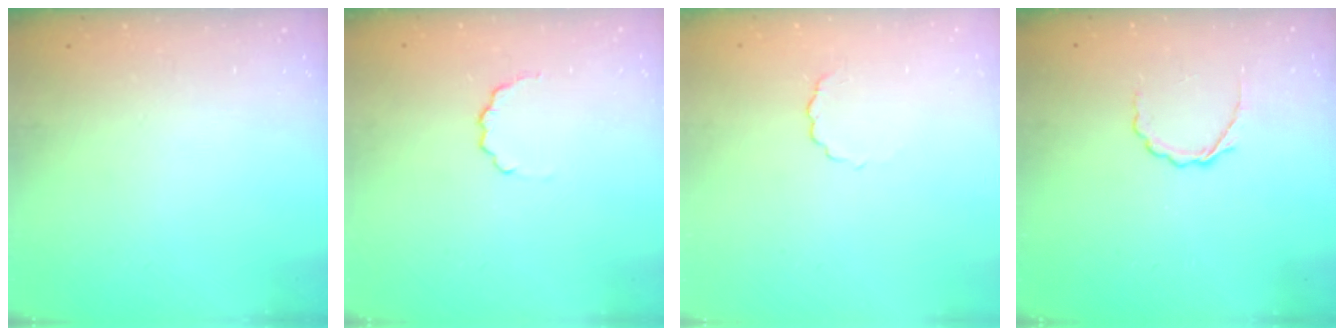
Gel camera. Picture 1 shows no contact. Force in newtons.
{"total": 3.2, "press": 3.1, "slide": 1.0}
{"total": 3.5, "press": 3.4, "slide": 0.6}
{"total": 3.6, "press": 3.4, "slide": 1.2}